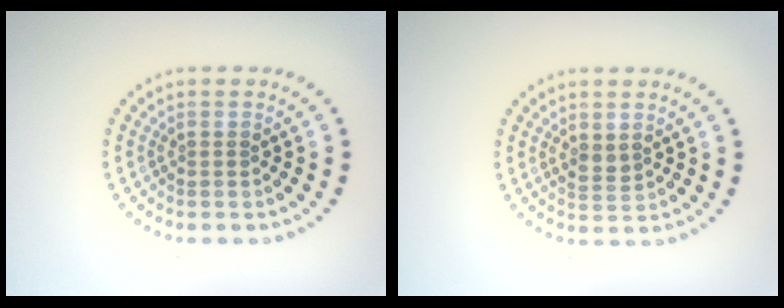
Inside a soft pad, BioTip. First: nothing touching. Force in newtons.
{"total": 1.2, "press": 1.1, "slide": 0.4}